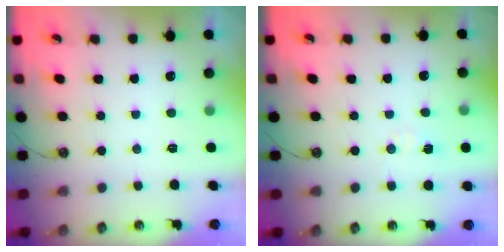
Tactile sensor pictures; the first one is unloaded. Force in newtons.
{"total": 4.0, "press": 3.9, "slide": 0.5}